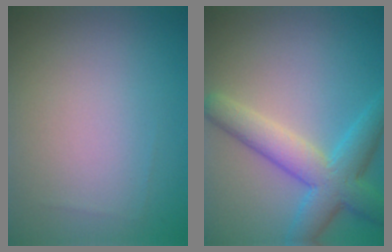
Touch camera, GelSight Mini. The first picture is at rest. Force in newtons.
{"total": 6.2, "press": 6.2, "slide": 0.2}